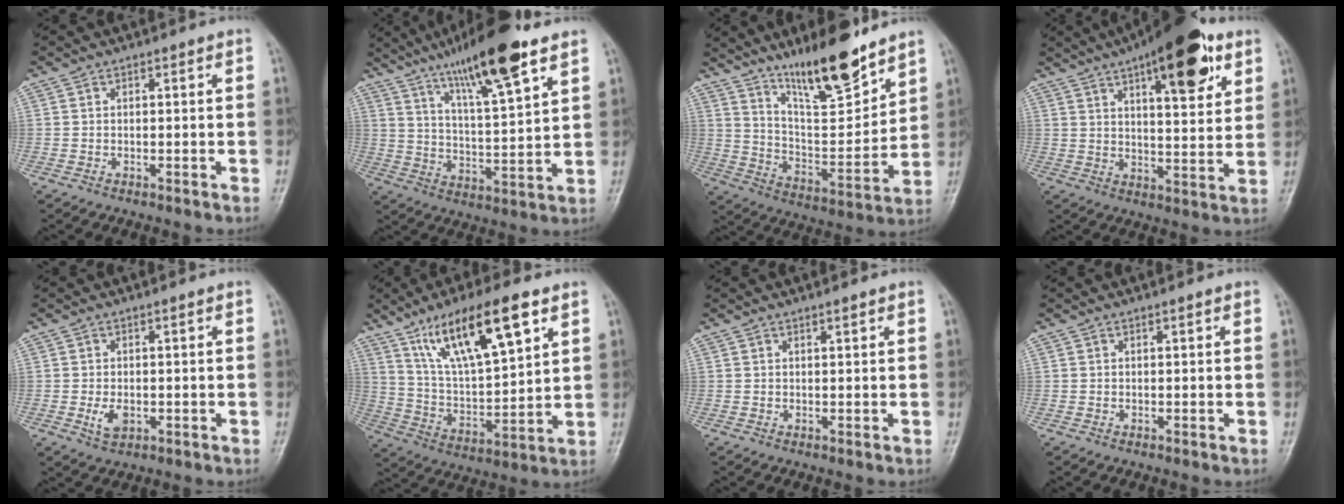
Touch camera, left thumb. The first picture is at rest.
{"total": 16.5, "force": [10.7, 2.6, 12.3], "torque": [-0.196, -0.046, 0.184]}
{"total": 16.4, "force": [12.2, 4.2, 10.1], "torque": [-0.134, -0.085, 0.216]}
{"total": 17.9, "force": [9.6, 6.2, 13.7], "torque": [-0.168, -0.030, 0.138]}
{"total": 3.1, "force": [-0.6, 1.9, 2.3], "torque": [-0.041, -0.005, -0.008]}
{"total": 17.9, "force": [9.9, 5.2, 14.0], "torque": [-0.226, -0.031, 0.187]}
{"total": 0.6, "force": [0.5, 0.1, 0.3], "torque": [-0.004, -0.002, 0.008]}
{"total": 0.0}